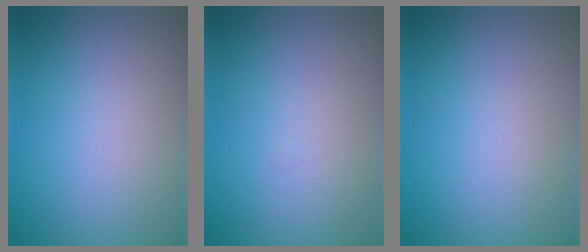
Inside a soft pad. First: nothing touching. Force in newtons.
{"total": 0.0}
{"total": 0.0}